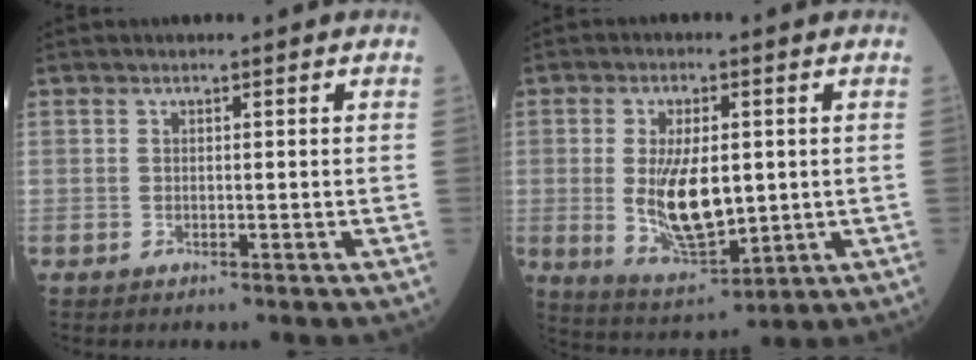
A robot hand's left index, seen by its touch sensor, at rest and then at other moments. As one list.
[{"total": 10.8, "force": [-0.1, 4.4, 9.8], "torque": [-0.190, -0.013, 0.011]}]